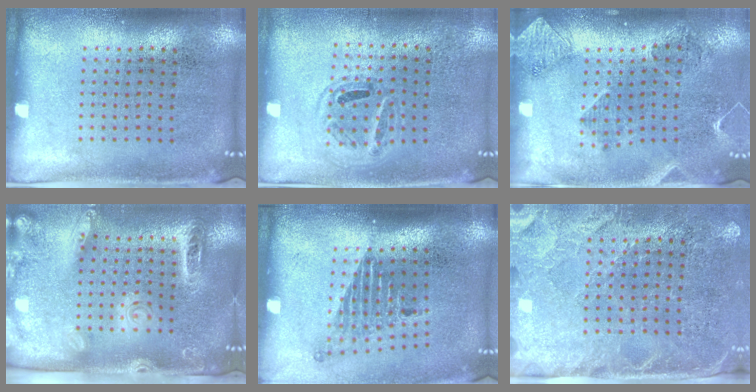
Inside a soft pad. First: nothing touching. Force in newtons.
{"total": 0.9, "press": 0.9, "slide": 0.3}
{"total": 1.8, "press": 1.6, "slide": 0.8}
{"total": 2.5, "press": 1.9, "slide": 1.6}
{"total": 1.7, "press": 1.1, "slide": 1.2}
{"total": 2.7, "press": 2.4, "slide": 1.2}